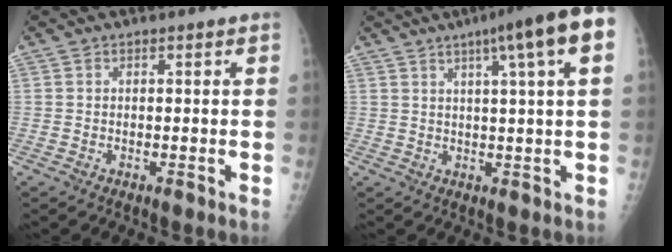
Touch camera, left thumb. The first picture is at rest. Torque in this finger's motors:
{"motor_torque": [1.27, 1.08, 0.74, -0.23, 0.08]}